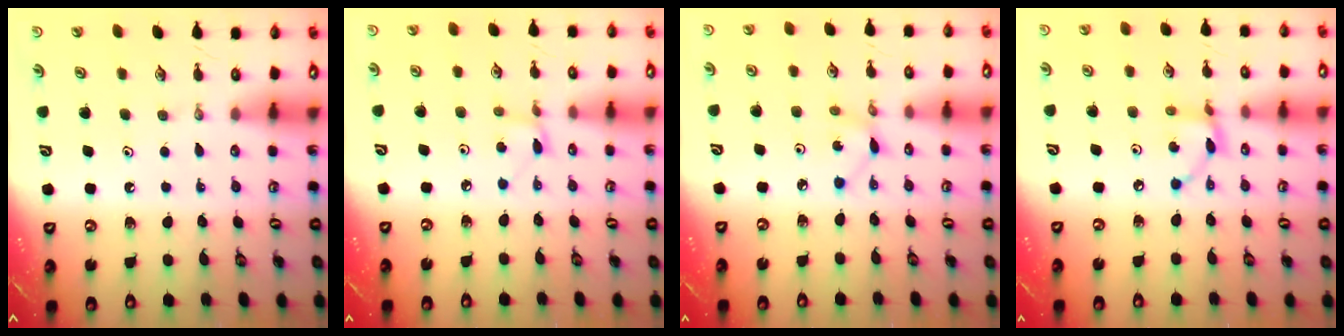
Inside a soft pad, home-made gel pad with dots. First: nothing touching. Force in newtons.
{"total": 3.0, "press": 3.0, "slide": 0.4}
{"total": 1.7, "press": 1.7, "slide": 0.1}
{"total": 6.8, "press": 6.8, "slide": 0.2}